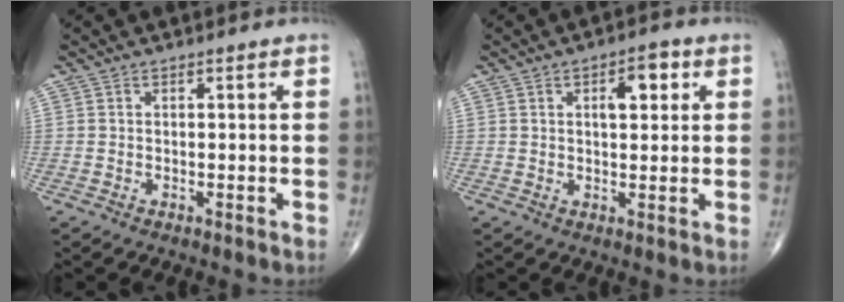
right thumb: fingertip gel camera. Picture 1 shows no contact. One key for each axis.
{"total": 5.7, "fx": 1.9, "fy": 2.7, "fz": 4.6, "tx": -0.053, "ty": 0.000, "tz": 0.026}